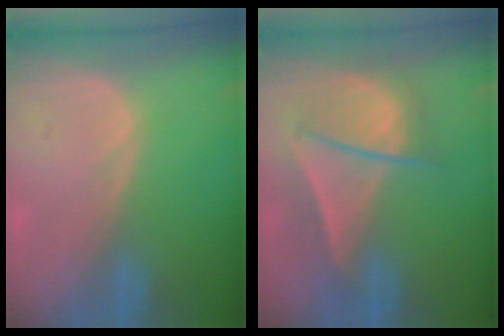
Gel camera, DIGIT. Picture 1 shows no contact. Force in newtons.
{"total": 7.8, "press": 7.5, "slide": 2.1}